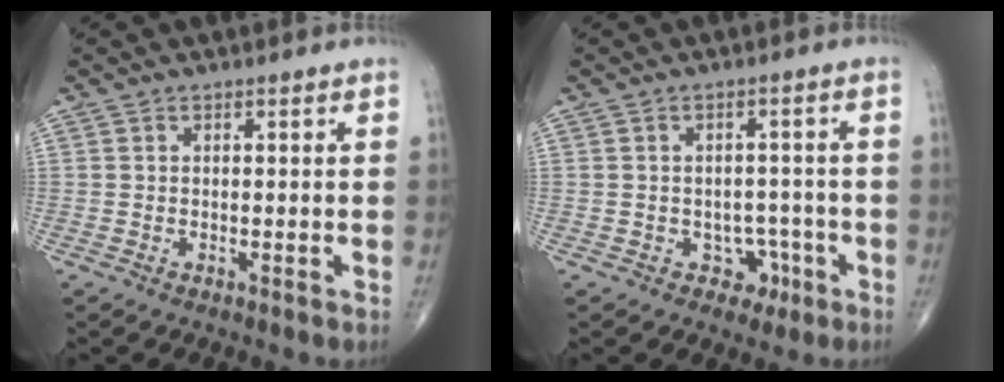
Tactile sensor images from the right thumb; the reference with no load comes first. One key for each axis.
{"total": 4.1, "fx": -2.3, "fy": 3.1, "fz": 1.4, "tx": 0.008, "ty": 0.027, "tz": -0.028}